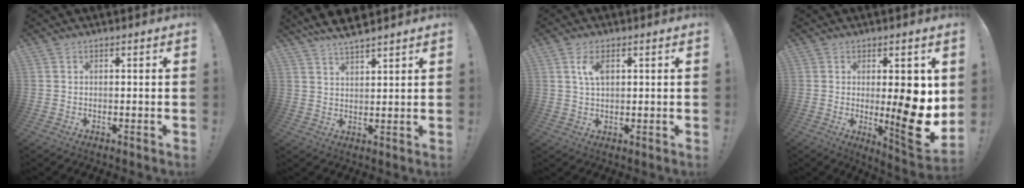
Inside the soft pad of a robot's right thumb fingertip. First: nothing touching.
{"total": 5.9, "force": [5.4, 1.0, 2.4], "torque": [-0.047, -0.029, 0.100]}
{"total": 4.9, "force": [1.5, 2.5, 3.9], "torque": [-0.063, 0.000, 0.023]}
{"total": 14.0, "force": [-0.2, 3.1, 13.7], "torque": [-0.169, -0.018, 0.001]}